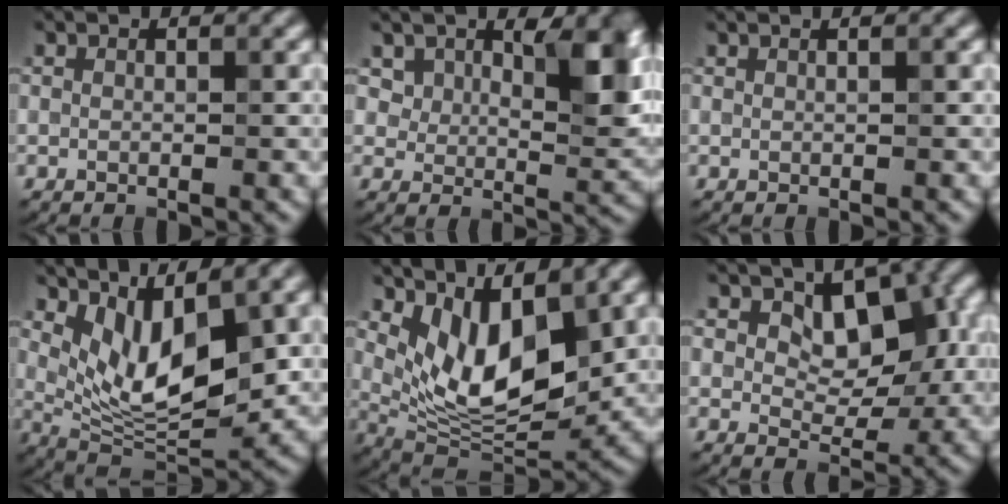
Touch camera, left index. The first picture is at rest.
{"total": 7.7, "force": [3.5, 4.5, 5.2], "torque": [-0.077, -0.011, 0.057]}
{"total": 0.8, "force": [0.5, 0.3, 0.6], "torque": [-0.006, 0.000, 0.001]}
{"total": 8.1, "force": [2.1, 3.6, 6.9], "torque": [-0.124, -0.016, 0.041]}
{"total": 8.6, "force": [2.9, 4.3, 6.9], "torque": [-0.119, -0.024, 0.054]}
{"total": 6.1, "force": [1.9, 3.8, 4.4], "torque": [-0.053, -0.008, 0.023]}